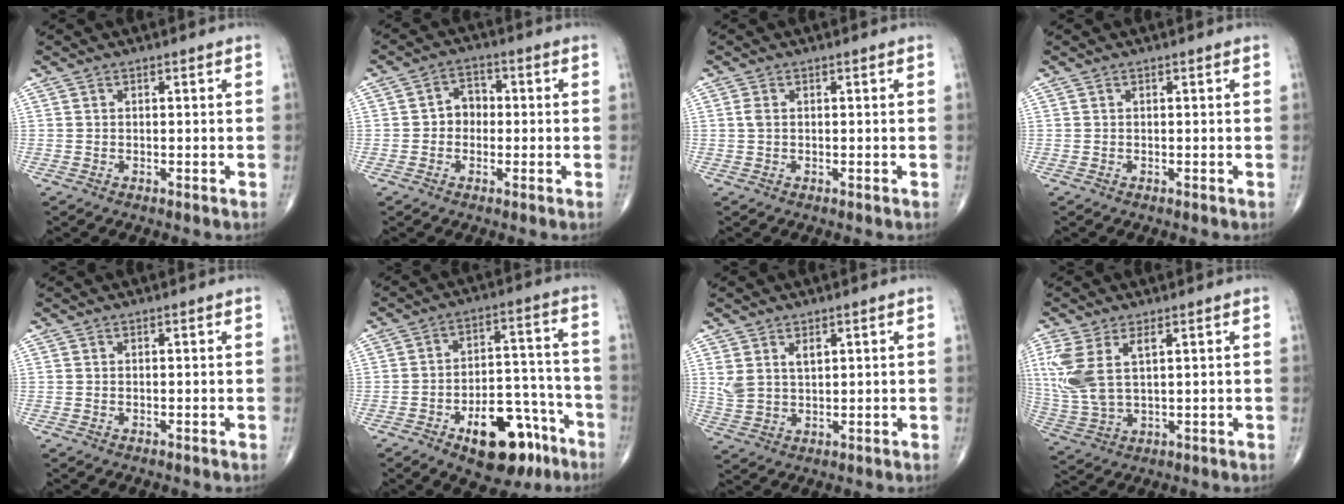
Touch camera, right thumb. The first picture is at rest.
{"total": 4.5, "force": [-0.3, 3.7, 2.5], "torque": [-0.017, 0.020, -0.016]}
{"total": 1.2, "force": [0.1, 0.7, 0.9], "torque": [-0.021, 0.003, 0.001]}
{"total": 0.0}
{"total": 0.0}
{"total": 16.3, "force": [-9.0, 8.1, 10.8], "torque": [-0.122, 0.073, -0.124]}
{"total": 5.1, "force": [2.1, 3.1, 3.5], "torque": [-0.064, -0.007, 0.051]}
{"total": 10.6, "force": [3.3, 4.9, 8.8], "torque": [-0.215, -0.004, 0.080]}